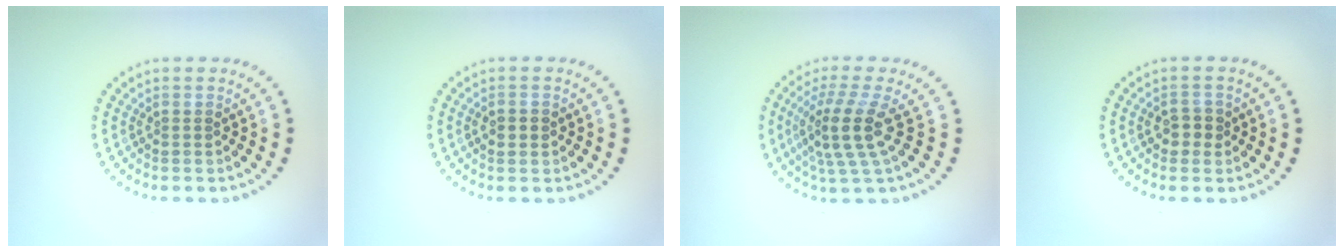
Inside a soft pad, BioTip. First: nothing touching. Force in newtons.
{"total": 1.8, "press": 1.8, "slide": 0.1}
{"total": 4.4, "press": 3.2, "slide": 3.0}
{"total": 1.9, "press": 1.8, "slide": 0.6}